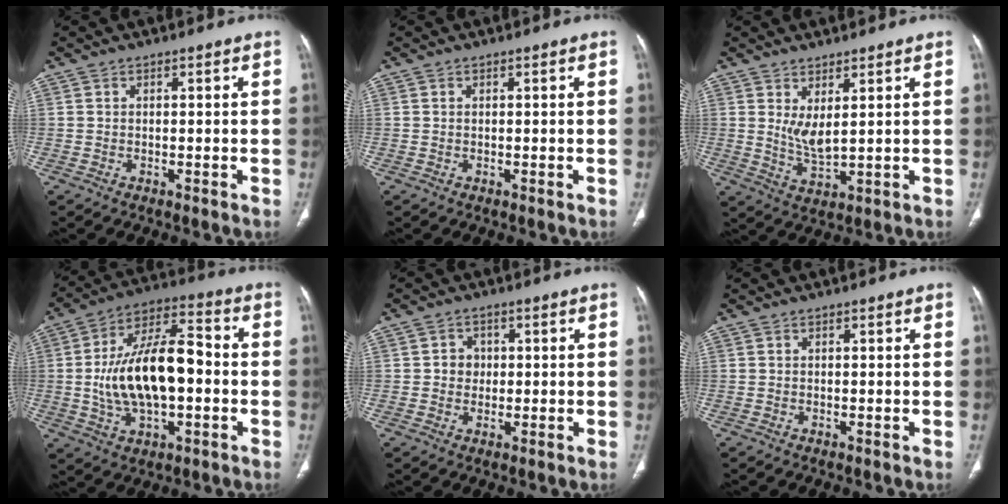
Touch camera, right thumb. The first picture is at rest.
{"total": 0.0}
{"total": 5.0, "force": [1.9, 1.5, 4.3], "torque": [-0.085, -0.029, 0.047]}
{"total": 19.1, "force": [-1.3, 9.5, 16.5], "torque": [-0.291, 0.031, -0.023]}
{"total": 3.2, "force": [0.2, 2.9, 1.2], "torque": [0.003, 0.006, 0.000]}
{"total": 0.0}